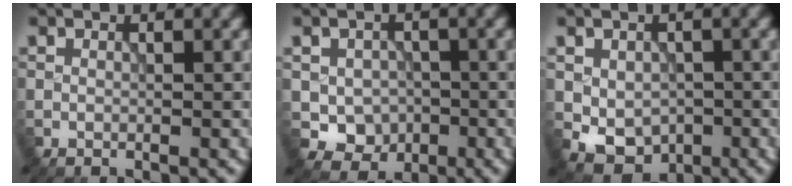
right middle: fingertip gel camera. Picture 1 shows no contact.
{"total": 3.8, "force": [-0.7, 3.3, 1.6], "torque": [-0.021, -0.010, -0.009]}
{"total": 4.4, "force": [-1.0, 3.3, 2.8], "torque": [-0.050, -0.012, -0.010]}